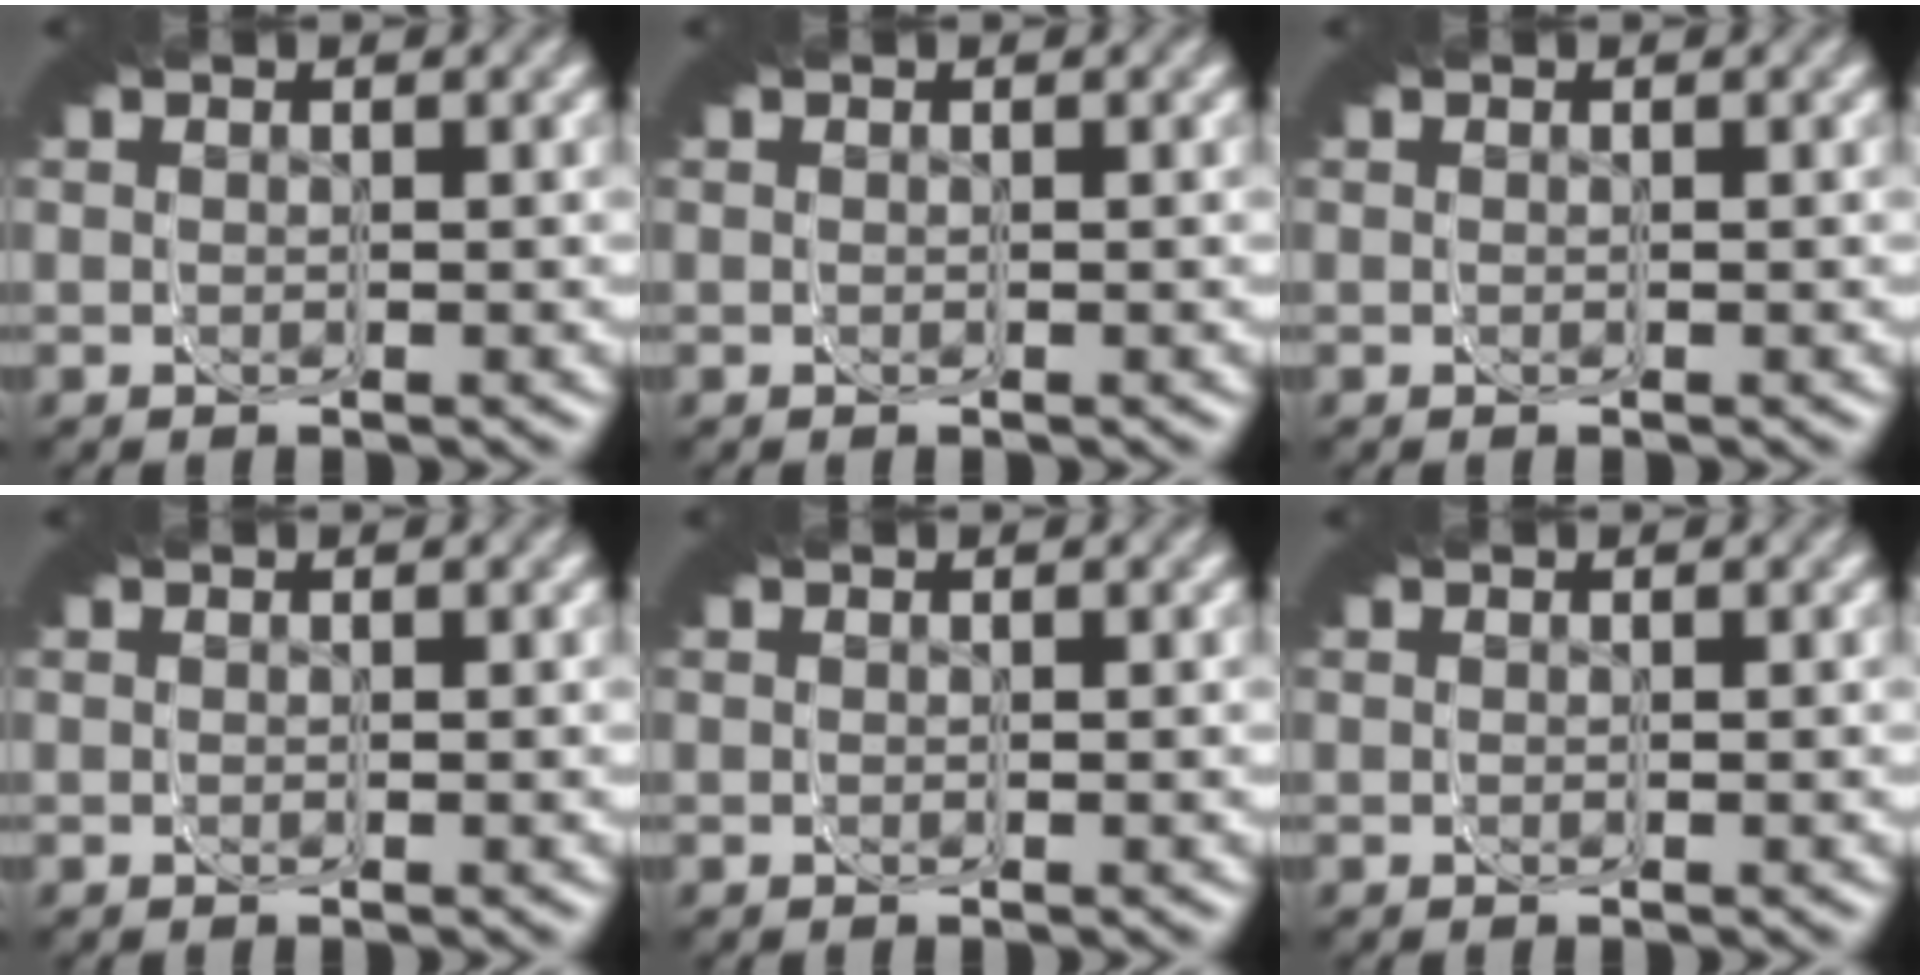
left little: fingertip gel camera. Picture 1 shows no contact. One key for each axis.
{"total": 0.0}
{"total": 0.0}
{"total": 0.0}
{"total": 0.0}
{"total": 0.0}